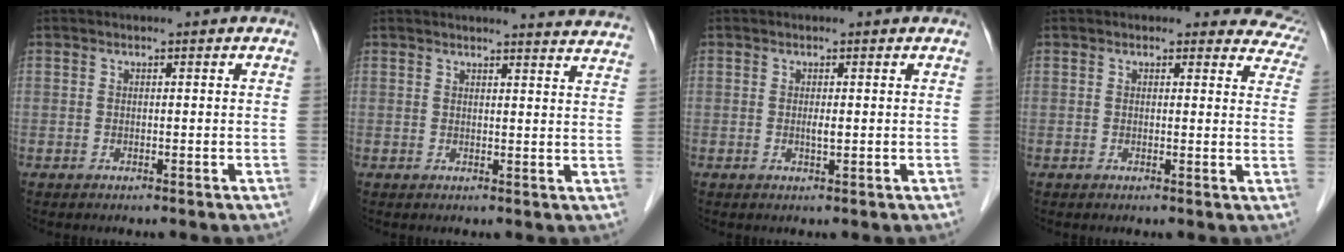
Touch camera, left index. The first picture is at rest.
{"total": 10.8, "force": [10.6, -0.4, 1.9], "torque": [-0.013, -0.046, 0.096]}
{"total": 1.0, "force": [0.0, 0.2, 1.0], "torque": [-0.020, -0.003, 0.000]}
{"total": 8.0, "force": [7.4, 3.3, 0.1], "torque": [0.053, -0.018, 0.034]}